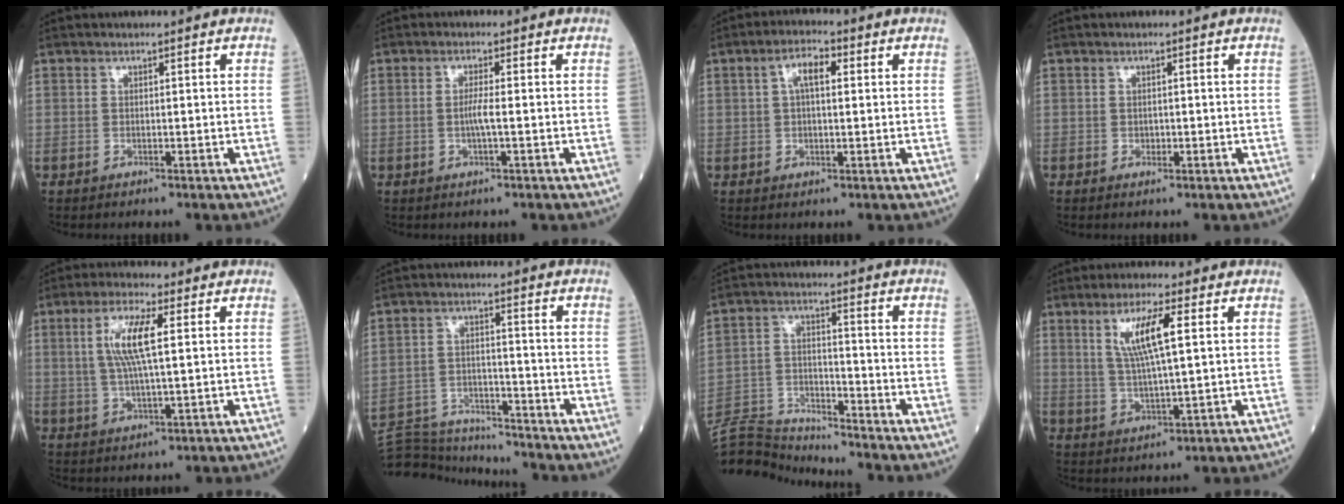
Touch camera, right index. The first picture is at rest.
{"total": 2.2, "force": [-0.4, -0.2, 2.1], "torque": [-0.042, -0.002, -0.008]}
{"total": 4.4, "force": [1.2, 1.6, 3.9], "torque": [-0.074, 0.017, 0.019]}
{"total": 0.8, "force": [-0.3, 0.5, 0.5], "torque": [-0.009, 0.000, -0.003]}
{"total": 7.8, "force": [1.8, 1.1, 7.5], "torque": [-0.158, 0.007, 0.035]}
{"total": 12.6, "force": [-12.4, 1.0, 1.3], "torque": [-0.024, 0.017, -0.200]}
{"total": 11.8, "force": [-11.8, -0.5, -0.1], "torque": [-0.006, 0.019, -0.223]}
{"total": 8.0, "force": [2.6, 0.7, 7.5], "torque": [-0.149, 0.003, 0.052]}